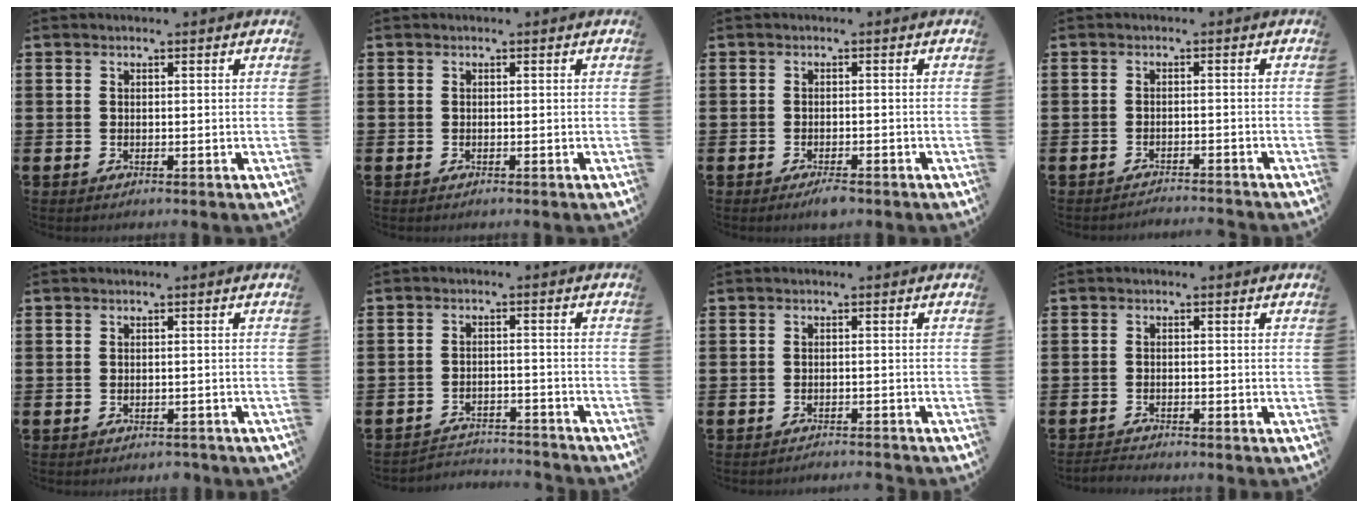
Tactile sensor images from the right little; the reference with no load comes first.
{"total": 0.0}
{"total": 1.4, "force": [-1.2, 0.4, 0.7], "torque": [-0.014, 0.001, -0.024]}
{"total": 1.5, "force": [-1.5, -0.2, -0.2], "torque": [0.000, 0.005, -0.032]}
{"total": 0.8, "force": [-0.8, 0.1, 0.1], "torque": [-0.004, -0.001, -0.015]}
{"total": 3.0, "force": [-3.0, 0.2, -0.2], "torque": [-0.004, 0.002, -0.065]}
{"total": 1.2, "force": [-1.2, -0.2, -0.1], "torque": [0.000, 0.003, -0.025]}
{"total": 1.2, "force": [-1.2, 0.0, 0.0], "torque": [-0.003, 0.001, -0.025]}